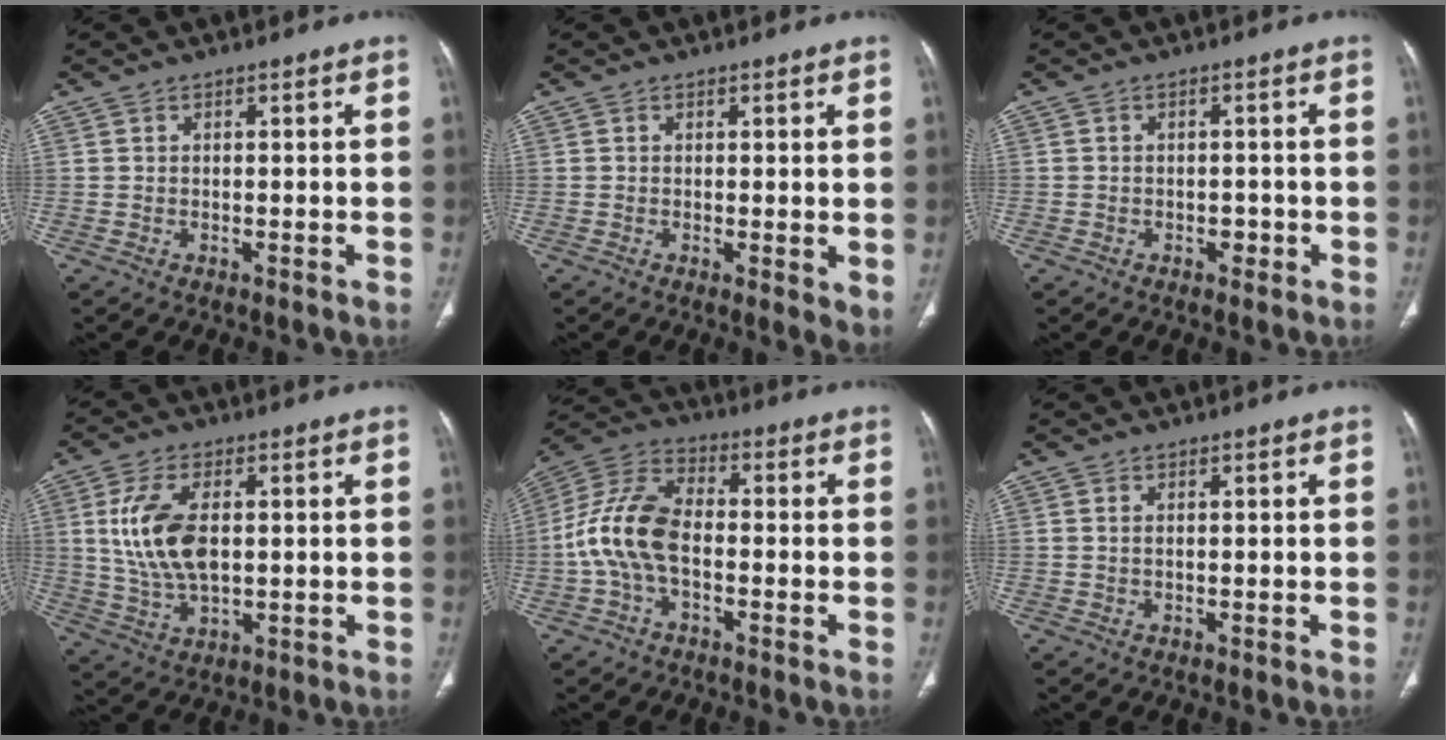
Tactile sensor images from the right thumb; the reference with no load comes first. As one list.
[{"total": 3.4, "force": [0.0, 1.2, 3.2], "torque": [-0.048, -0.013, 0.000]}, {"total": 1.7, "force": [-0.7, 1.3, 0.8], "torque": [-0.004, 0.005, -0.009]}, {"total": 12.0, "force": [1.6, 6.5, 10.0], "torque": [-0.202, -0.004, 0.037]}, {"total": 12.0, "force": [-1.9, 6.8, 9.7], "torque": [-0.203, 0.036, -0.044]}, {"total": 0.7, "force": [0.2, 0.3, 0.6], "torque": [-0.017, 0.004, 0.006]}]